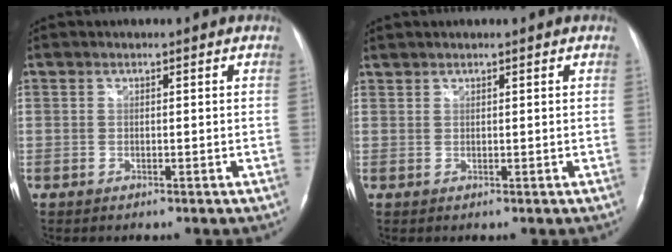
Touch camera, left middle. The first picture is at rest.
{"total": 0.8, "force": [0.8, 0.0, 0.0], "torque": [-0.007, 0.009, 0.022]}